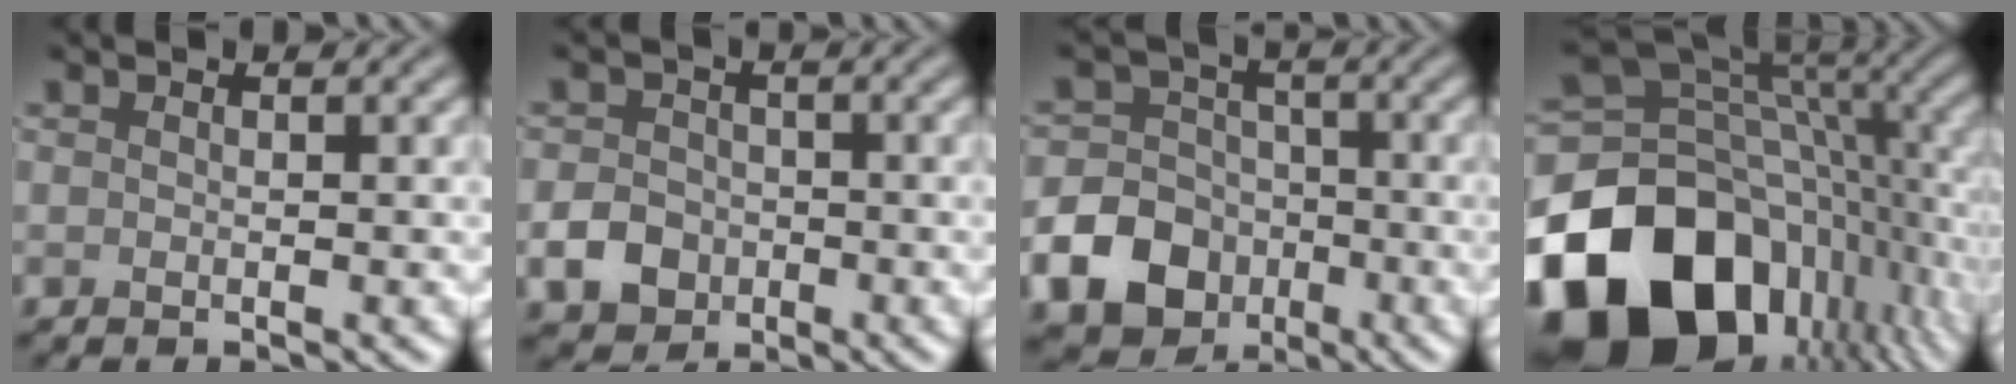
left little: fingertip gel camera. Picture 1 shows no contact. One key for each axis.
{"total": 3.3, "fx": -1.1, "fy": 2.8, "fz": 1.4, "tx": -0.022, "ty": 0.001, "tz": -0.026}
{"total": 13.7, "fx": -5.7, "fy": 11.9, "fz": 3.7, "tx": -0.089, "ty": -0.041, "tz": -0.112}
{"total": 19.0, "fx": -6.9, "fy": 13.2, "fz": 11.7, "tx": -0.244, "ty": -0.018, "tz": -0.128}